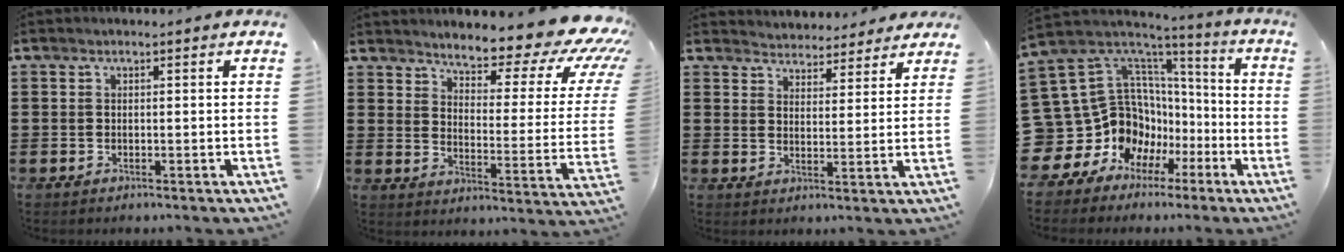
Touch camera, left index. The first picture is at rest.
{"total": 8.5, "force": [7.0, 1.4, 4.6], "torque": [-0.077, -0.065, 0.108]}
{"total": 3.5, "force": [3.4, 0.6, -0.3], "torque": [-0.012, -0.018, 0.060]}
{"total": 14.2, "force": [-2.8, 12.8, 5.5], "torque": [-0.170, -0.042, -0.021]}